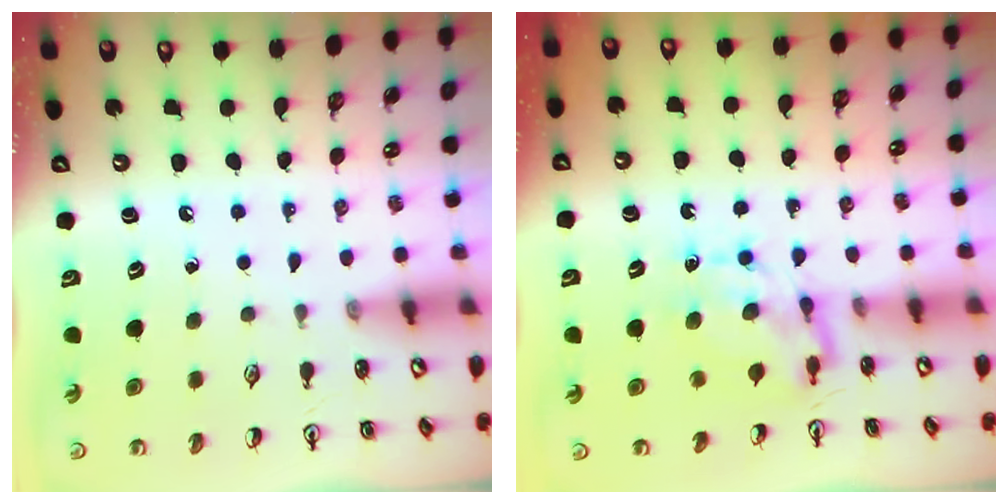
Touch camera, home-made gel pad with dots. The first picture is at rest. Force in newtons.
{"total": 6.5, "press": 6.4, "slide": 0.6}